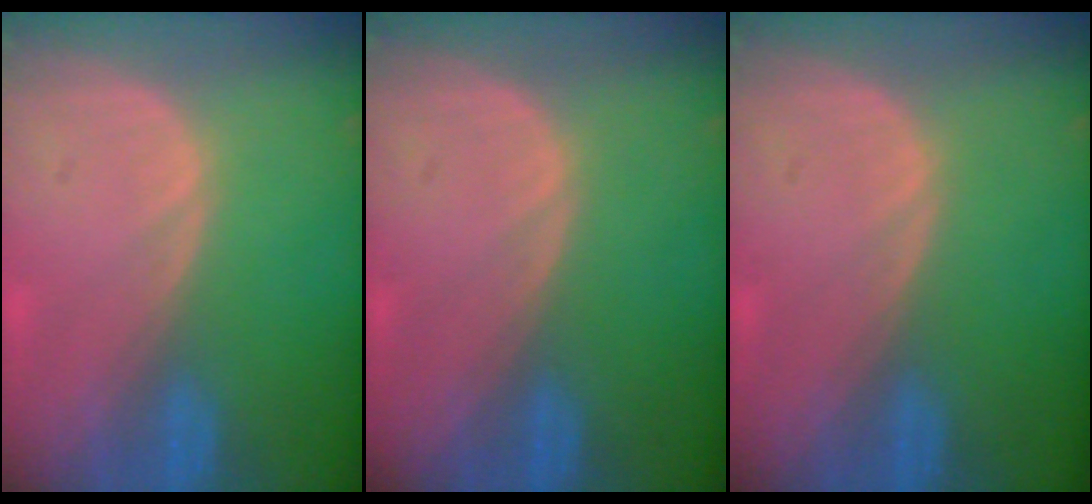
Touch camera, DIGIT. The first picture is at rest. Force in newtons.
{"total": 0.0}
{"total": 0.0}